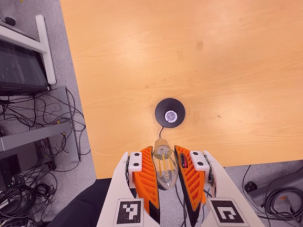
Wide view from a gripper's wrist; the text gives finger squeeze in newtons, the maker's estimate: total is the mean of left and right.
{"total": 20.0, "left": 21.5, "right": 18.6}